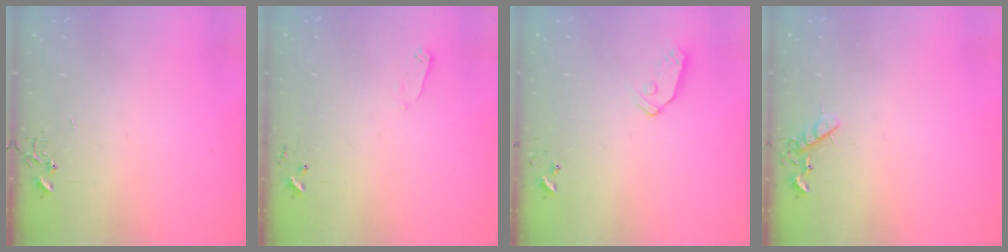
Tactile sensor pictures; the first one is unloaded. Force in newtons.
{"total": 2.4, "press": 2.4, "slide": 0.4}
{"total": 7.2, "press": 7.2, "slide": 0.3}
{"total": 6.3, "press": 6.2, "slide": 0.9}